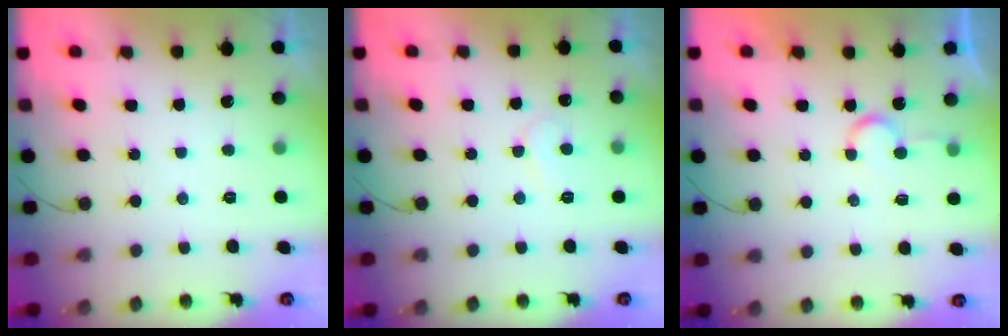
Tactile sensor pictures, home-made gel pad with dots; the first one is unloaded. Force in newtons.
{"total": 5.8, "press": 5.8, "slide": 0.3}
{"total": 4.8, "press": 4.8, "slide": 0.3}